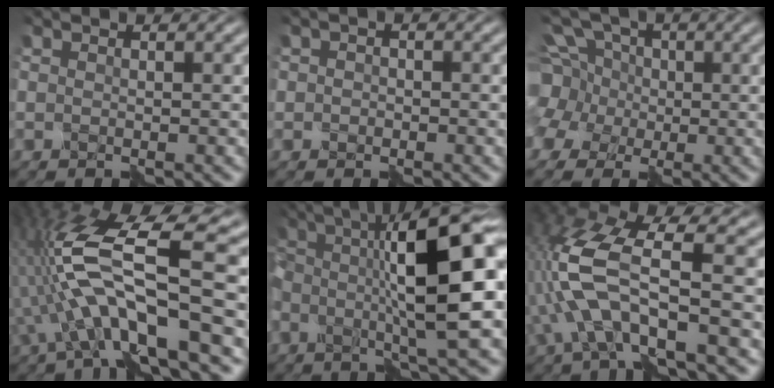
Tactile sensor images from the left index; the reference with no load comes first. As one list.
[{"total": 0.9, "force": [-0.3, 0.9, -0.1], "torque": [0.011, -0.003, -0.009]}, {"total": 10.2, "force": [1.9, 8.6, 5.1], "torque": [-0.128, 0.035, -0.016]}, {"total": 11.3, "force": [-1.6, 3.5, 10.7], "torque": [-0.208, 0.019, -0.042]}, {"total": 11.2, "force": [-0.1, 2.0, 11.0], "torque": [-0.154, 0.017, -0.010]}, {"total": 8.8, "force": [-2.0, 3.3, 7.9], "torque": [-0.181, 0.013, -0.049]}]